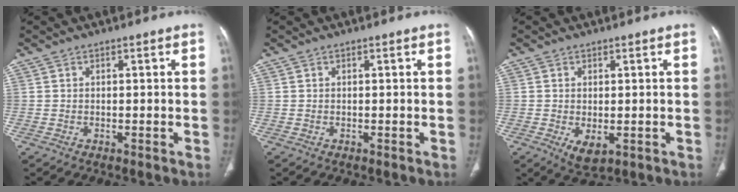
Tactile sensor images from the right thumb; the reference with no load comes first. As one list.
[{"total": 0.0}, {"total": 4.0, "force": [-1.0, 2.1, 3.2], "torque": [-0.052, -0.011, -0.003]}]